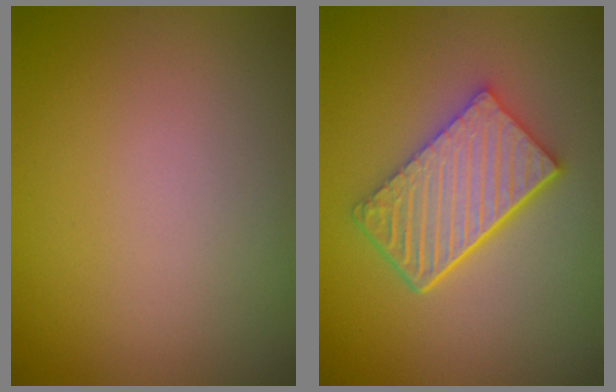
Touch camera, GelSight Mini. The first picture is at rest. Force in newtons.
{"total": 5.9, "press": 4.3, "slide": 4.1}